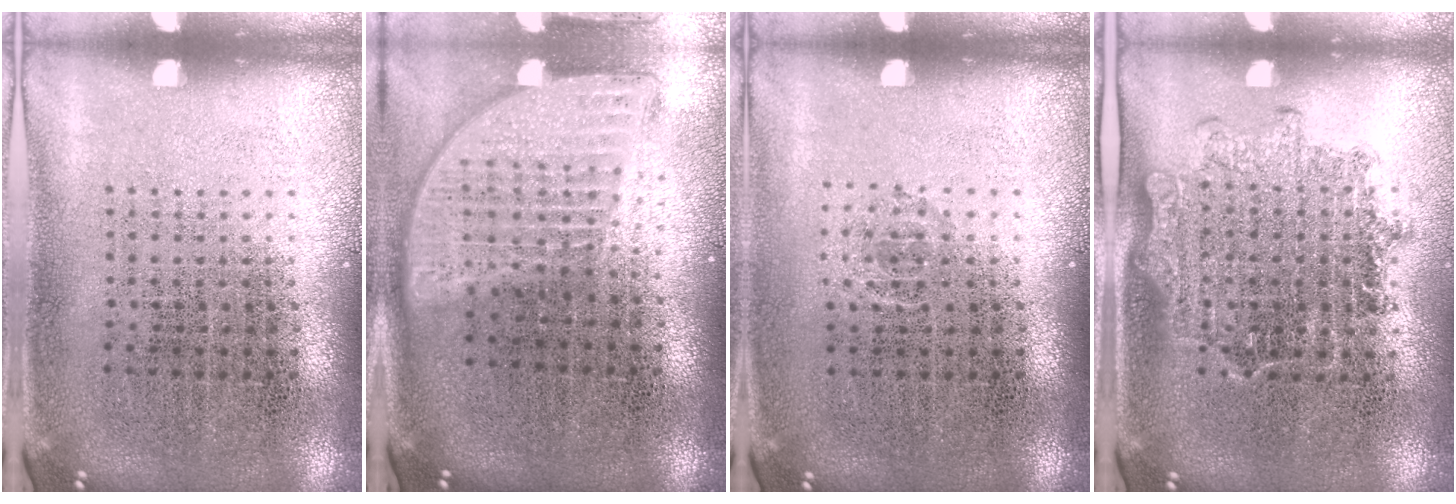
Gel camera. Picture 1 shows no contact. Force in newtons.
{"total": 2.0, "press": 1.6, "slide": 1.2}
{"total": 0.5, "press": 0.4, "slide": 0.4}
{"total": 1.3, "press": 1.1, "slide": 0.8}